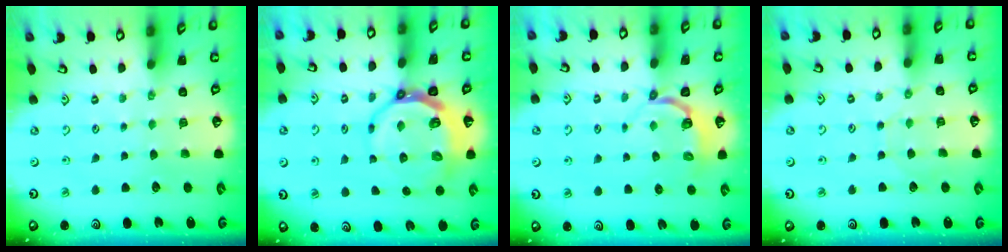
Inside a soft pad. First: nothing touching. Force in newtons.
{"total": 10.7, "press": 10.0, "slide": 3.8}
{"total": 4.0, "press": 3.2, "slide": 2.4}
{"total": 2.8, "press": 2.8, "slide": 0.3}